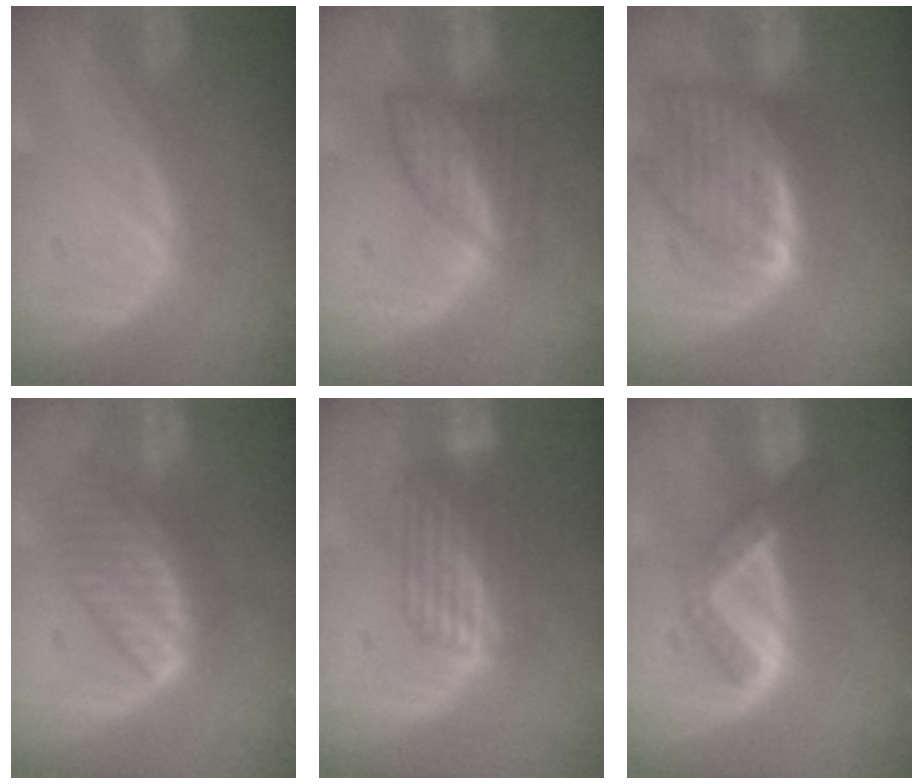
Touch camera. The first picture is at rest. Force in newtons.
{"total": 5.8, "press": 5.7, "slide": 0.8}
{"total": 8.1, "press": 7.4, "slide": 3.3}
{"total": 6.6, "press": 6.4, "slide": 1.8}
{"total": 7.1, "press": 6.0, "slide": 3.9}
{"total": 5.3, "press": 4.6, "slide": 2.6}